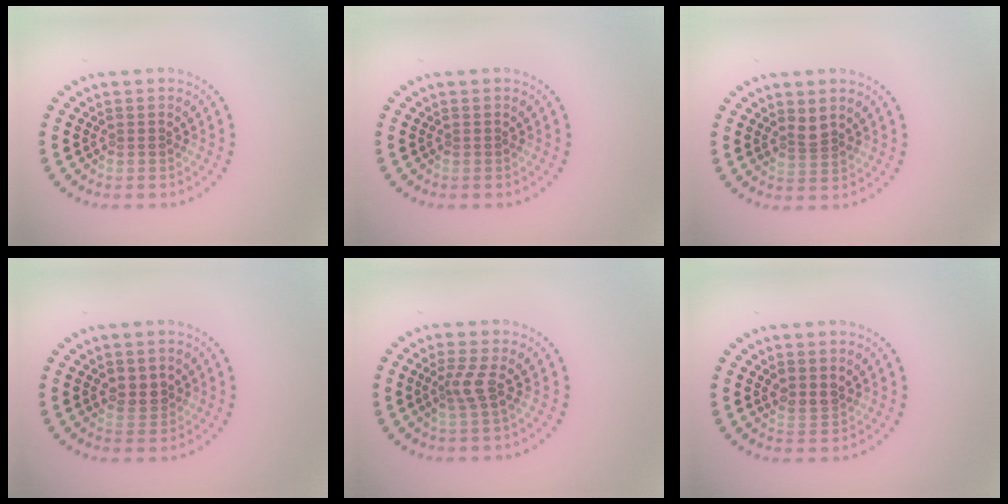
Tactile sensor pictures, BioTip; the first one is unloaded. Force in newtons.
{"total": 0.0}
{"total": 1.4, "press": 1.1, "slide": 0.8}
{"total": 1.9, "press": 1.8, "slide": 0.6}
{"total": 2.0, "press": 1.3, "slide": 1.5}
{"total": 1.7, "press": 1.4, "slide": 1.0}